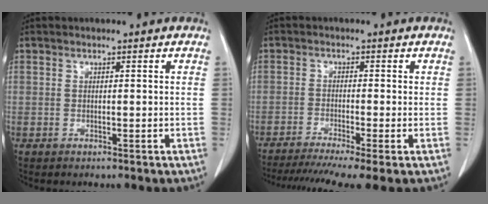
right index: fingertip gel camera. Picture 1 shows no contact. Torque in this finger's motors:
{"motor_torque": [1.10, -1.04, 0.42, 0.14]}